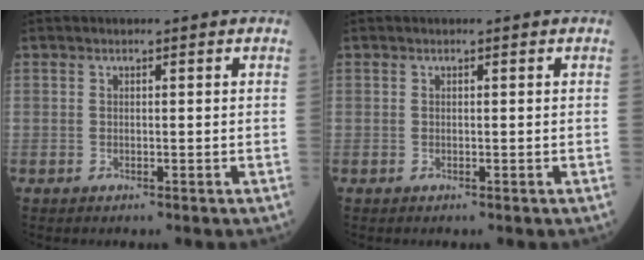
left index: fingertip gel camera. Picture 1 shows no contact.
{"total": 0.0}